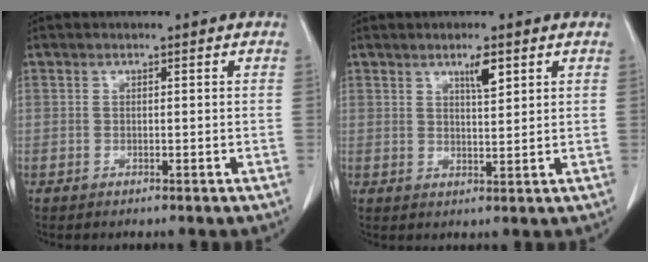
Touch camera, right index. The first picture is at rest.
{"total": 3.3, "force": [1.9, 0.5, 2.6], "torque": [-0.045, -0.003, 0.033]}